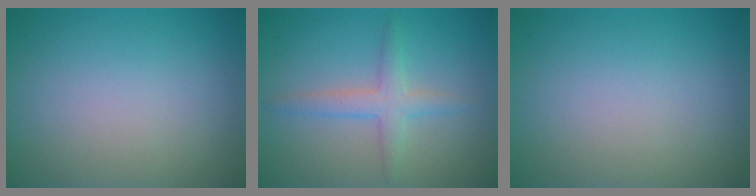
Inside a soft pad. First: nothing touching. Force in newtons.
{"total": 2.6, "press": 2.6, "slide": 0.1}
{"total": 0.0}